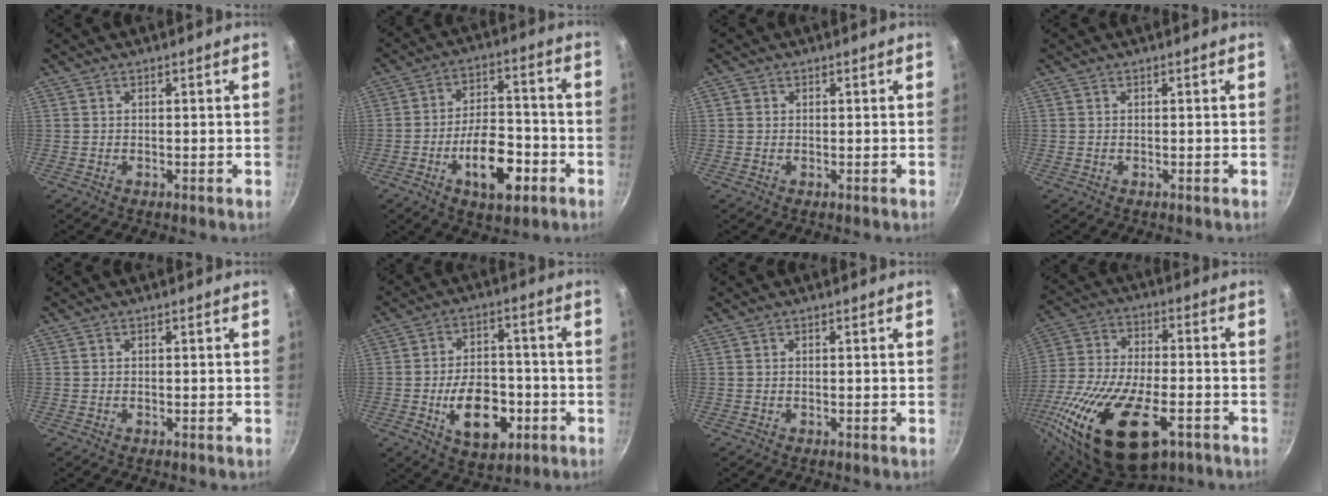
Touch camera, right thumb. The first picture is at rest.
{"total": 13.7, "force": [-5.6, 7.0, 10.4], "torque": [-0.139, 0.039, -0.086]}
{"total": 1.0, "force": [0.2, 0.9, 0.2], "torque": [-0.002, 0.001, 0.000]}
{"total": 0.0}
{"total": 0.0}
{"total": 14.0, "force": [-4.3, 8.8, 10.0], "torque": [-0.123, 0.022, -0.059]}
{"total": 0.0}
{"total": 27.5, "force": [-11.6, 13.3, 21.0], "torque": [-0.406, 0.007, -0.203]}